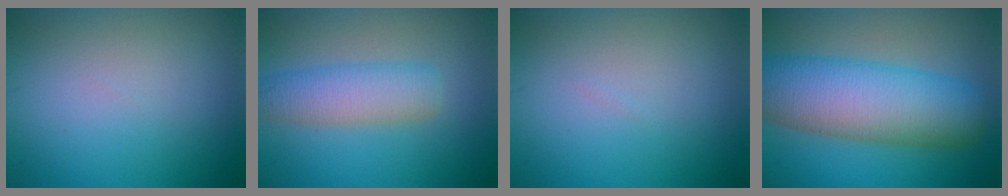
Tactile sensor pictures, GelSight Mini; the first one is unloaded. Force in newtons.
{"total": 4.4, "press": 4.4, "slide": 0.1}
{"total": 0.0}
{"total": 10.5, "press": 10.5, "slide": 0.3}